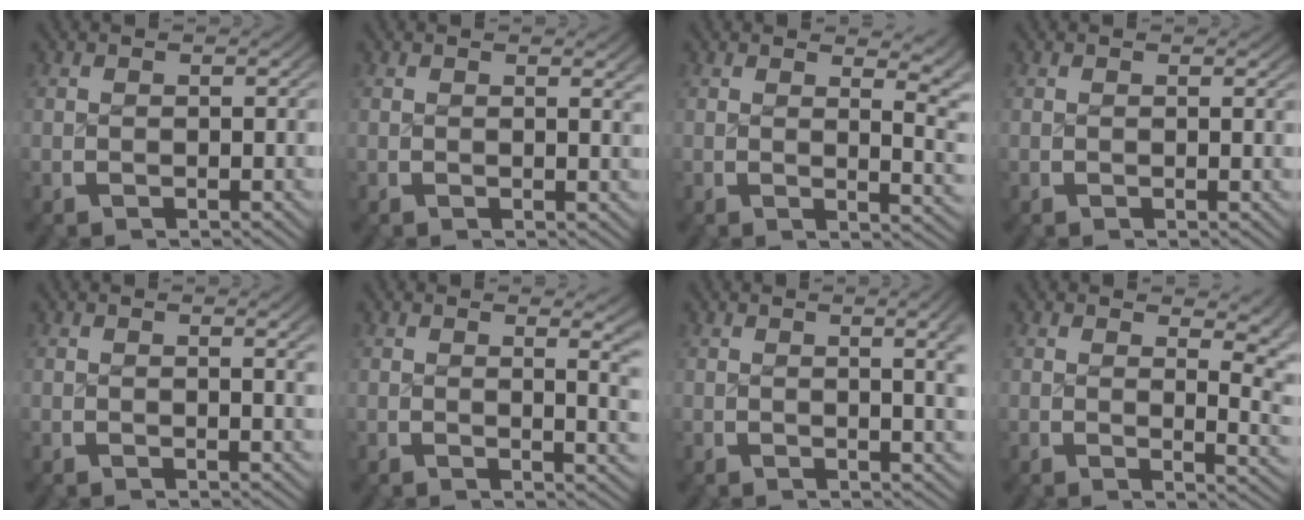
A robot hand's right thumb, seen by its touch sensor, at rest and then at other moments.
{"total": 0.8, "force": [0.5, 0.0, 0.6], "torque": [-0.007, -0.002, 0.007]}
{"total": 4.5, "force": [1.8, 1.7, 3.7], "torque": [-0.020, -0.006, 0.026]}
{"total": 0.0}
{"total": 1.2, "force": [0.5, 0.0, 1.1], "torque": [-0.015, -0.001, 0.007]}
{"total": 3.1, "force": [1.1, 0.7, 2.8], "torque": [-0.023, -0.007, 0.016]}
{"total": 3.4, "force": [0.8, 0.7, 3.2], "torque": [-0.032, -0.001, 0.013]}
{"total": 4.5, "force": [1.5, 1.9, 3.7], "torque": [-0.018, -0.007, 0.024]}